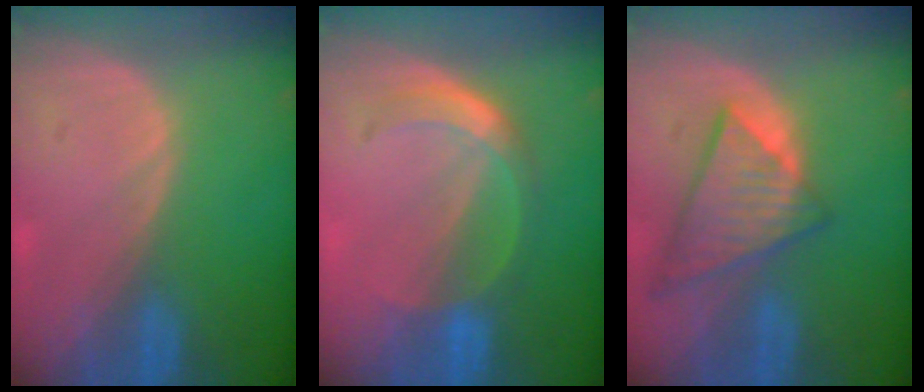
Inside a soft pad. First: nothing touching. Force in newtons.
{"total": 6.0, "press": 5.2, "slide": 3.1}
{"total": 9.0, "press": 7.8, "slide": 4.4}